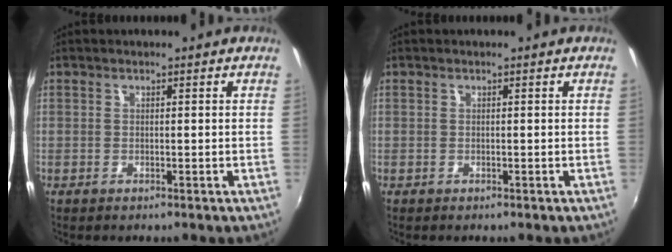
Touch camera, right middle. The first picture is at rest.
{"total": 0.0}